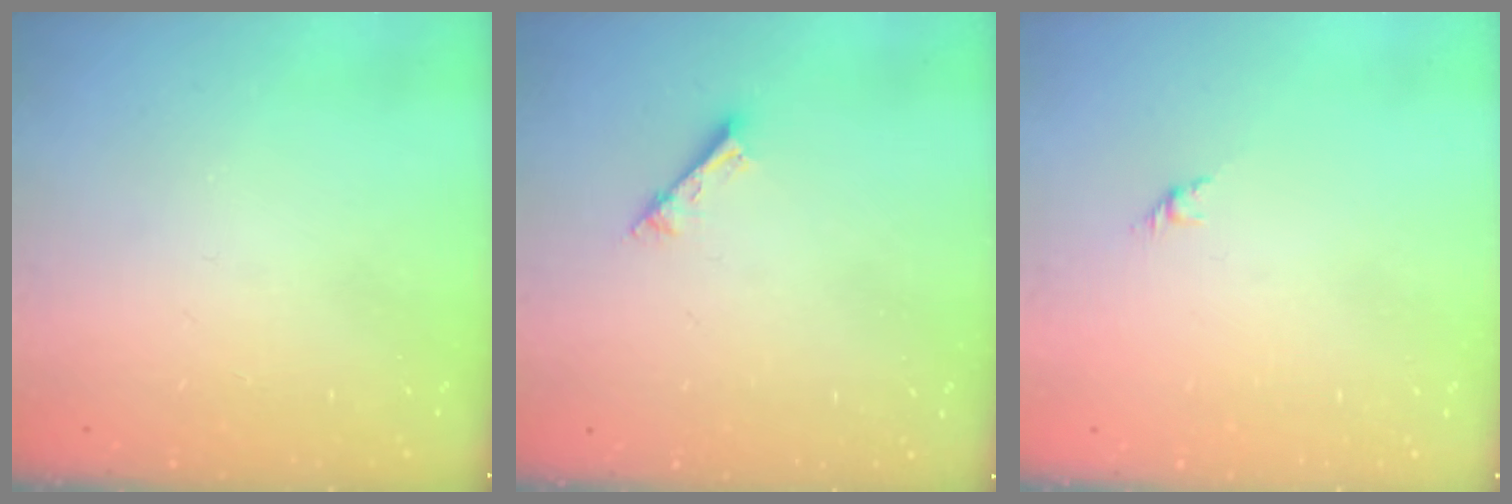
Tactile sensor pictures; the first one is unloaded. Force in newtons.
{"total": 2.5, "press": 2.5, "slide": 0.1}
{"total": 1.6, "press": 1.5, "slide": 0.7}